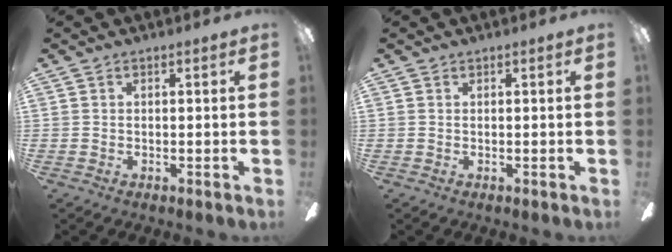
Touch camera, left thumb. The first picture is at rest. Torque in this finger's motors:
{"motor_torque": [-0.05, 0.06, -0.16, 0.06, 0.00]}